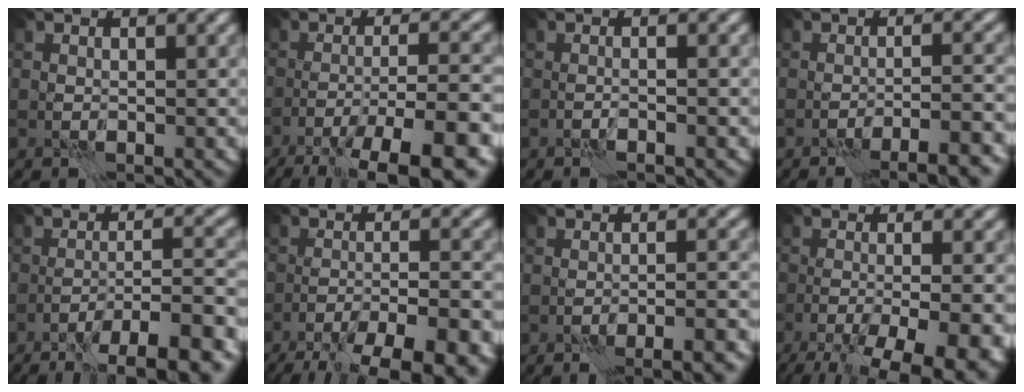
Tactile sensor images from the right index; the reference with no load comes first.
{"total": 10.0, "force": [-6.8, 1.3, 7.2], "torque": [-0.097, 0.009, -0.106]}
{"total": 0.8, "force": [-0.5, -0.4, 0.4], "torque": [-0.004, 0.002, -0.016]}
{"total": 4.7, "force": [-3.4, 0.6, 3.3], "torque": [-0.035, 0.011, -0.050]}
{"total": 8.2, "force": [-5.8, 0.9, 5.7], "torque": [-0.070, 0.016, -0.087]}
{"total": 11.3, "force": [-8.9, 2.0, 6.6], "torque": [-0.098, -0.011, -0.124]}
{"total": 3.8, "force": [-2.7, 0.4, 2.6], "torque": [-0.024, 0.014, -0.039]}
{"total": 12.4, "force": [-8.2, 3.2, 8.7], "torque": [-0.102, -0.024, -0.099]}